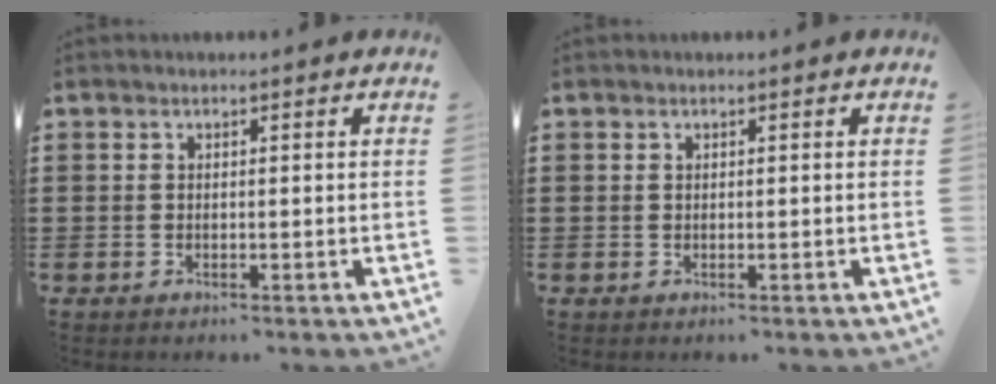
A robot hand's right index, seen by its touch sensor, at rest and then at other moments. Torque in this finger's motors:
{"motor_torque": [0.09, 0.14, 0.03, -0.01]}